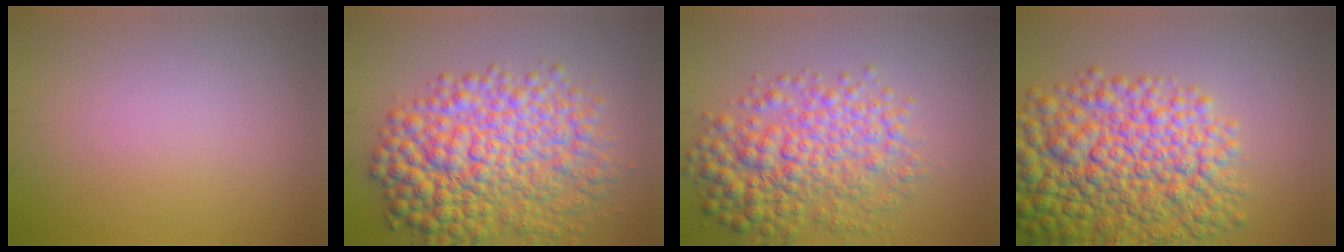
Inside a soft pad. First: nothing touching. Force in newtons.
{"total": 9.9, "press": 9.9, "slide": 0.1}
{"total": 6.7, "press": 6.7, "slide": 0.1}
{"total": 10.5, "press": 10.5, "slide": 0.3}